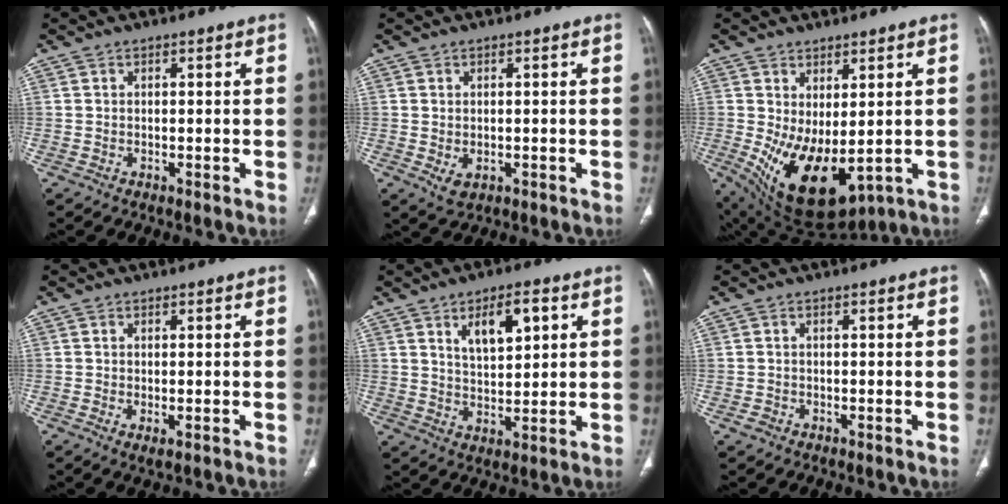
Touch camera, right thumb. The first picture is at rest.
{"total": 2.7, "force": [-0.5, 1.9, 1.9], "torque": [-0.033, -0.003, 0.003]}
{"total": 14.0, "force": [-1.2, 6.8, 12.2], "torque": [-0.203, -0.024, 0.012]}
{"total": 1.4, "force": [-0.3, 0.5, 1.2], "torque": [-0.027, -0.006, -0.001]}
{"total": 8.6, "force": [3.7, 3.8, 6.7], "torque": [-0.095, -0.016, 0.066]}
{"total": 0.9, "force": [-0.4, 0.8, 0.3], "torque": [-0.005, 0.003, -0.007]}